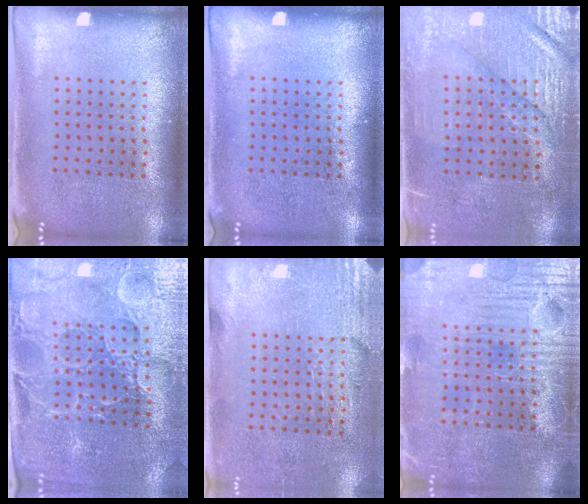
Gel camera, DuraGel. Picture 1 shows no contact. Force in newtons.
{"total": 0.0}
{"total": 3.2, "press": 2.9, "slide": 1.1}
{"total": 3.5, "press": 3.4, "slide": 0.6}
{"total": 2.8, "press": 2.4, "slide": 1.4}
{"total": 4.0, "press": 3.7, "slide": 1.5}